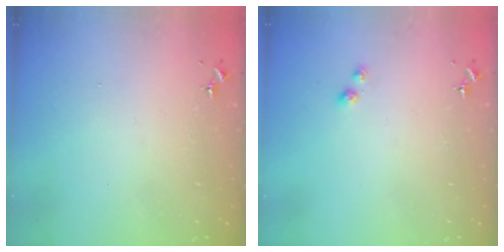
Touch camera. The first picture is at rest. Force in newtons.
{"total": 2.9, "press": 2.9, "slide": 0.5}